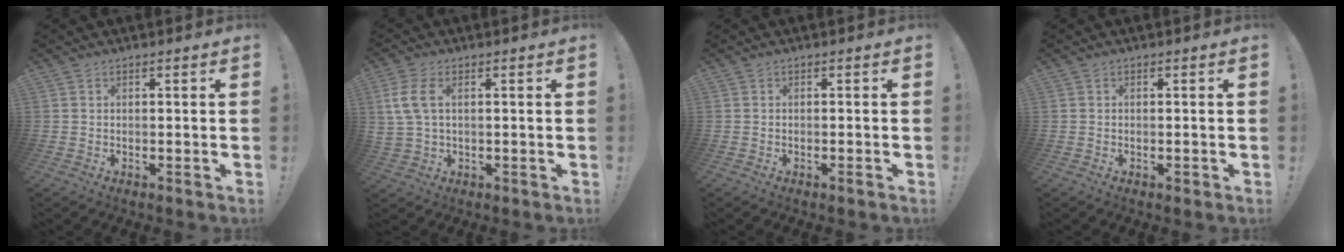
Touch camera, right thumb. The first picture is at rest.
{"total": 8.2, "force": [2.0, 4.7, 6.4], "torque": [-0.136, -0.005, 0.040]}
{"total": 0.8, "force": [-0.4, -0.1, 0.7], "torque": [-0.012, 0.000, -0.008]}
{"total": 0.8, "force": [-0.5, 0.4, 0.5], "torque": [-0.011, 0.003, -0.007]}